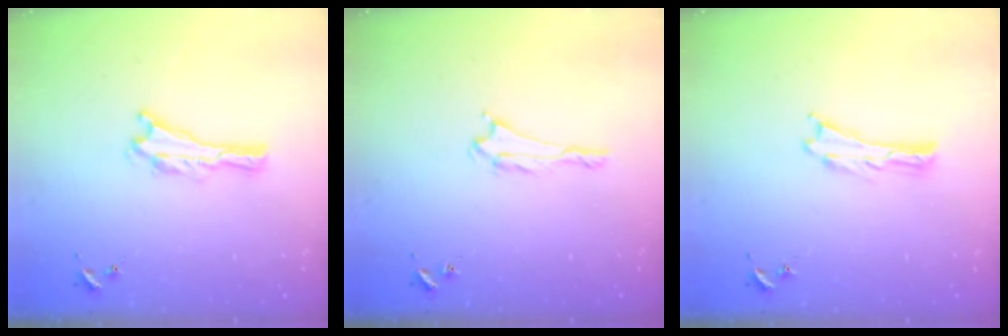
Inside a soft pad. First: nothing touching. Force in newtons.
{"total": 1.7, "press": 1.7, "slide": 0.3}
{"total": 0.0}